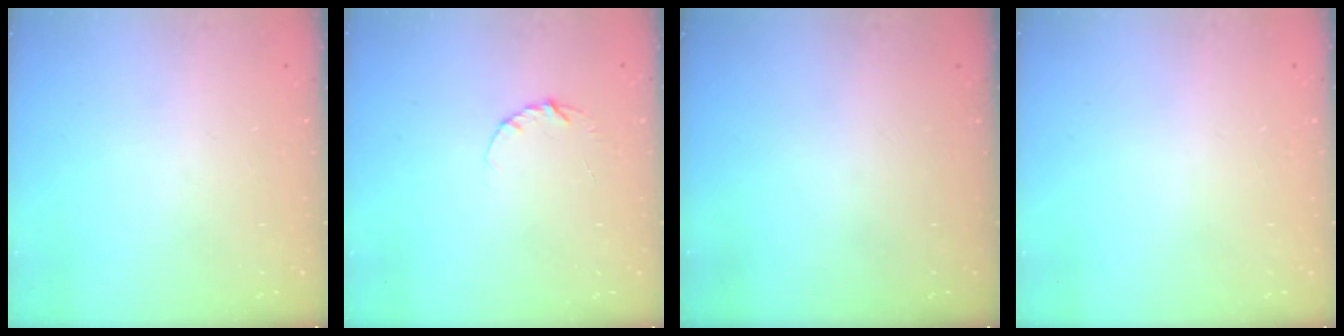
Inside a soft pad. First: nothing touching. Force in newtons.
{"total": 3.5, "press": 3.4, "slide": 0.4}
{"total": 0.0}
{"total": 2.4, "press": 2.4, "slide": 0.2}